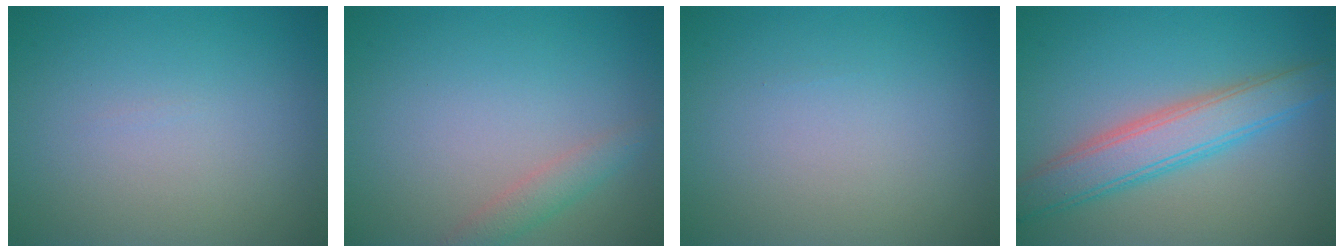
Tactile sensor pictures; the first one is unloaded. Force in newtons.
{"total": 1.8, "press": 1.8, "slide": 0.1}
{"total": 0.0}
{"total": 5.0, "press": 5.0, "slide": 0.2}